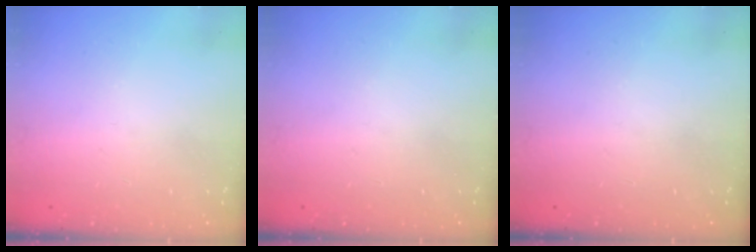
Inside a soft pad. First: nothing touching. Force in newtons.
{"total": 0.0}
{"total": 0.0}